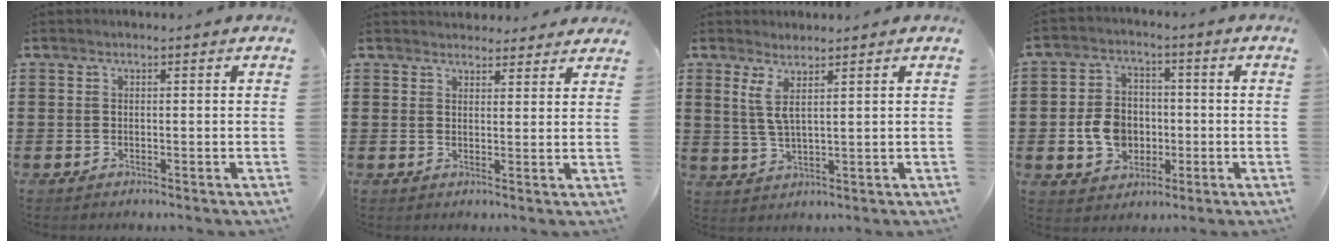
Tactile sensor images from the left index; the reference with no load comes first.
{"total": 2.9, "force": [2.8, 0.8, 0.1], "torque": [-0.001, -0.009, 0.052]}
{"total": 3.9, "force": [2.2, 0.6, 3.1], "torque": [-0.076, -0.003, 0.038]}
{"total": 7.2, "force": [-1.2, 6.0, 3.8], "torque": [-0.094, 0.006, -0.026]}